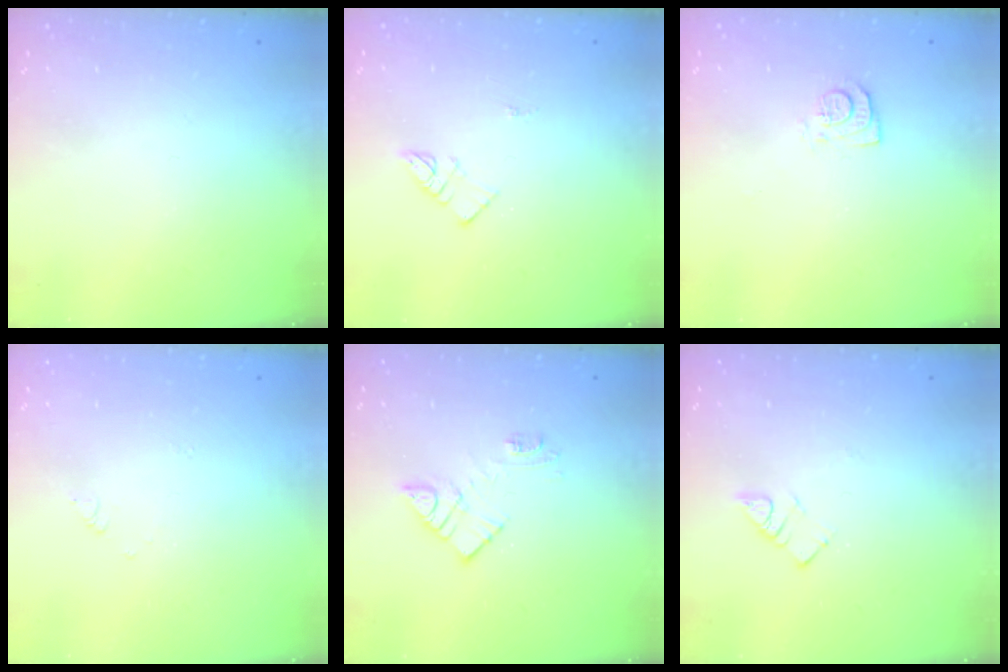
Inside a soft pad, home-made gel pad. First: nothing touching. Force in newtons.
{"total": 3.3, "press": 3.3, "slide": 0.3}
{"total": 6.8, "press": 6.7, "slide": 0.7}
{"total": 3.0, "press": 3.0, "slide": 0.4}
{"total": 10.1, "press": 10.1, "slide": 0.6}
{"total": 3.6, "press": 3.6, "slide": 0.4}